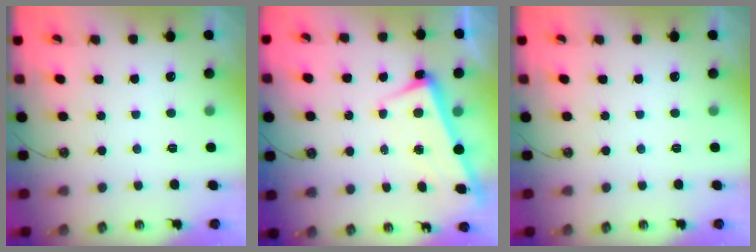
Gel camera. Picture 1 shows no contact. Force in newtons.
{"total": 2.4, "press": 2.3, "slide": 0.7}
{"total": 0.0}